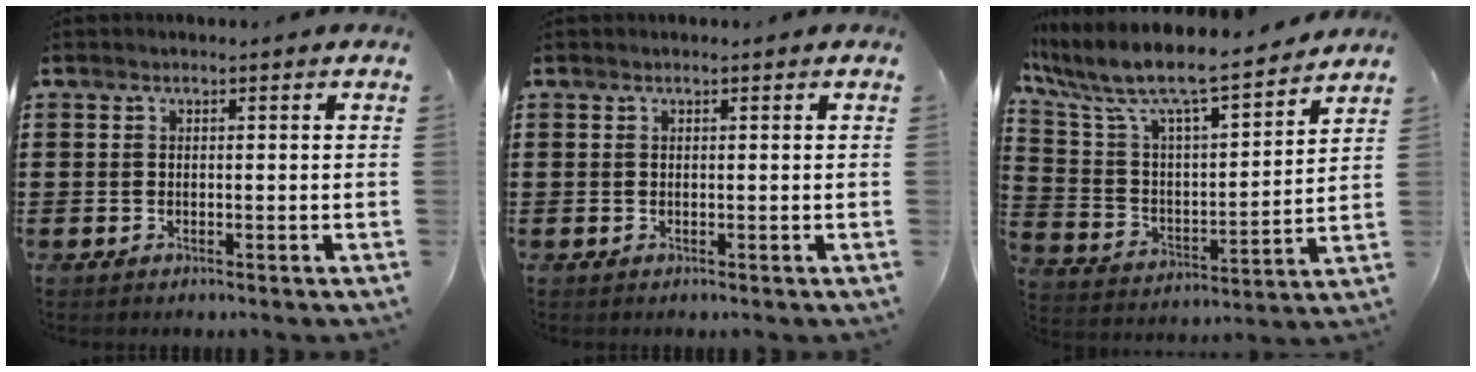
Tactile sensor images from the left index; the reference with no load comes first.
{"total": 0.0}
{"total": 8.6, "force": [7.5, 0.9, 4.1], "torque": [-0.116, -0.062, 0.119]}